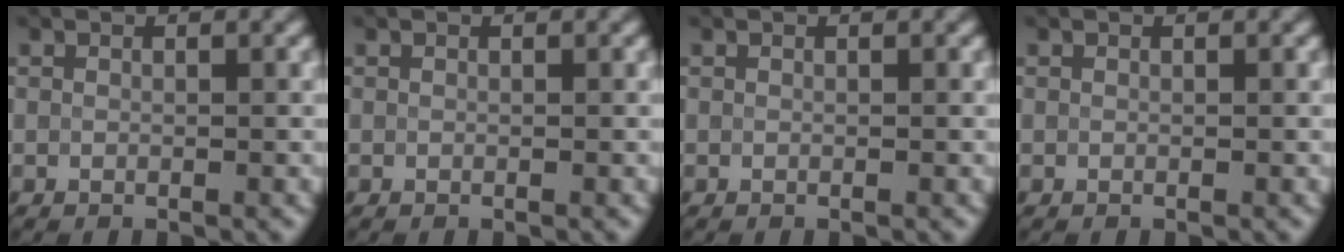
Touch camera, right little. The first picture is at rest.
{"total": 0.0}
{"total": 0.0}
{"total": 0.0}